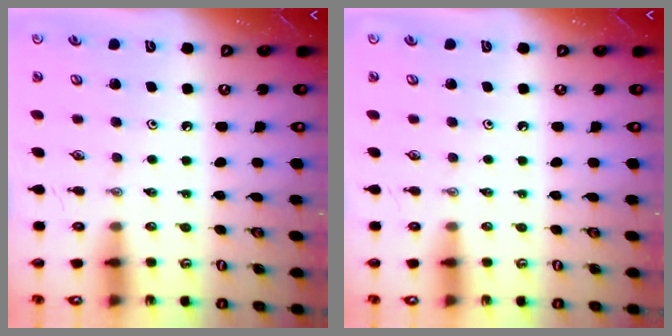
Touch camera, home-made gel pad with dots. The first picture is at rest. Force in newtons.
{"total": 0.0}